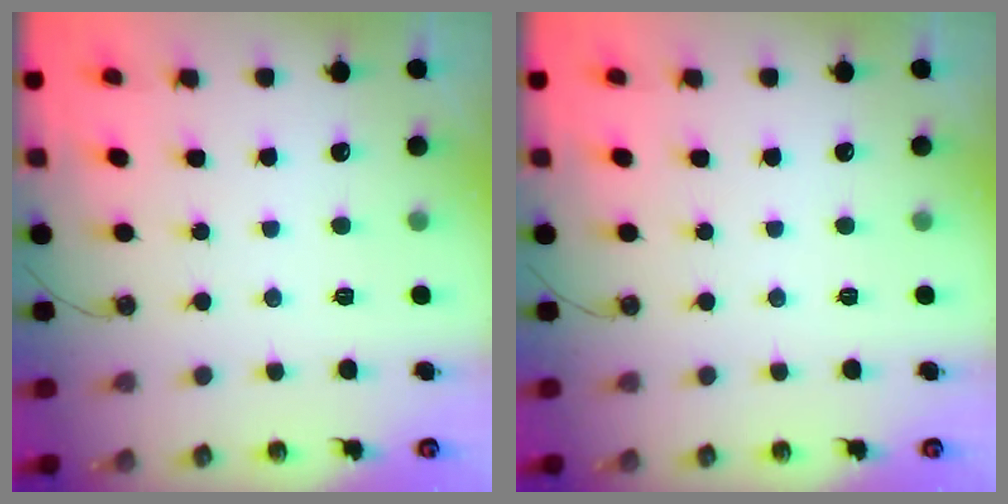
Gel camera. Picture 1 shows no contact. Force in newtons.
{"total": 0.0}